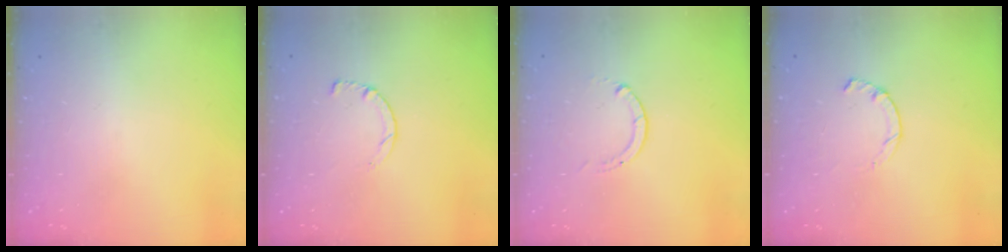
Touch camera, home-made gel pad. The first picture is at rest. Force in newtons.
{"total": 2.5, "press": 2.5, "slide": 0.3}
{"total": 0.0}
{"total": 1.9, "press": 1.9, "slide": 0.3}